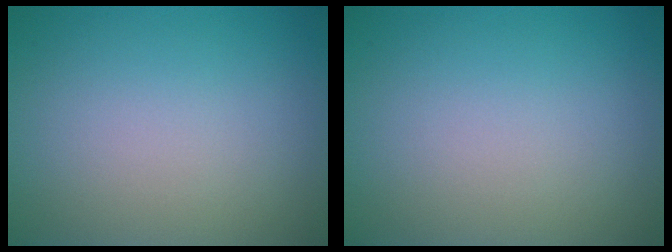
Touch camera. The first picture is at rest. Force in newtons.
{"total": 0.0}